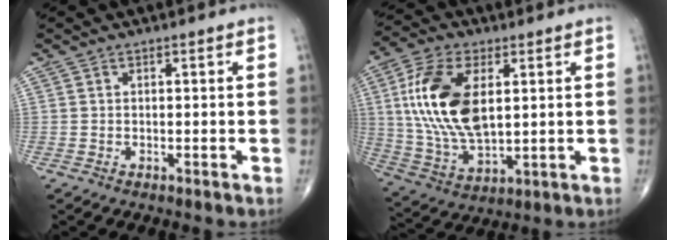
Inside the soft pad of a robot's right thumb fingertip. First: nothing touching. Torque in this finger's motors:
{"motor_torque": [2.39, 2.30, 1.59, 0.15, 0.54]}